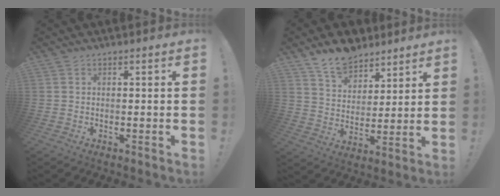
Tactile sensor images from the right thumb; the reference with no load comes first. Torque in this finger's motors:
{"motor_torque": [0.53, 0.68, 0.74, 0.66, 0.00]}